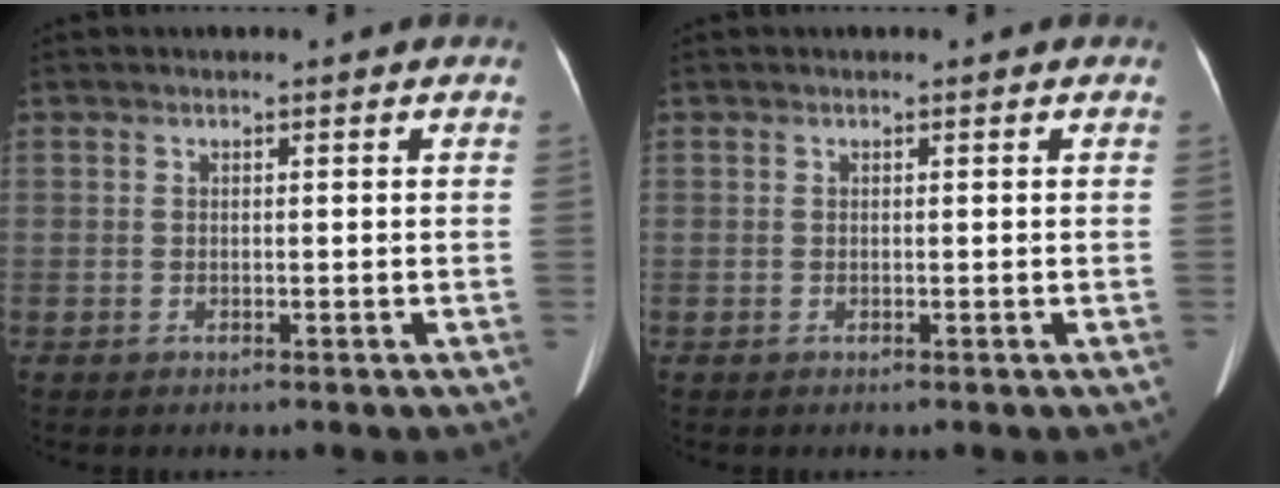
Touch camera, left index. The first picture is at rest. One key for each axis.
{"total": 0.0}